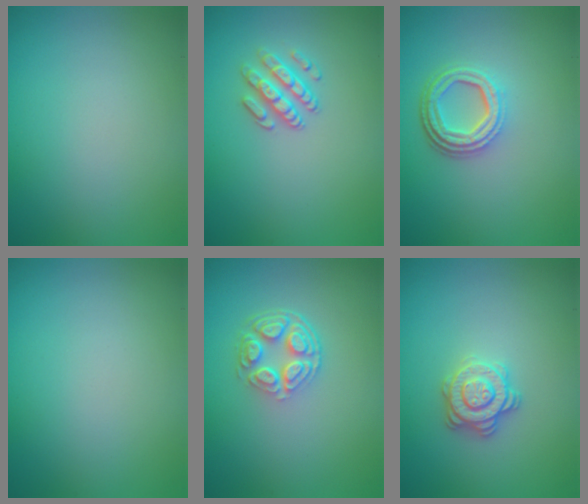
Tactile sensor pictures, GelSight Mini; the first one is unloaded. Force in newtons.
{"total": 2.5, "press": 2.3, "slide": 0.9}
{"total": 4.2, "press": 3.2, "slide": 2.8}
{"total": 0.0}
{"total": 4.4, "press": 3.3, "slide": 2.9}
{"total": 2.9, "press": 2.8, "slide": 0.9}